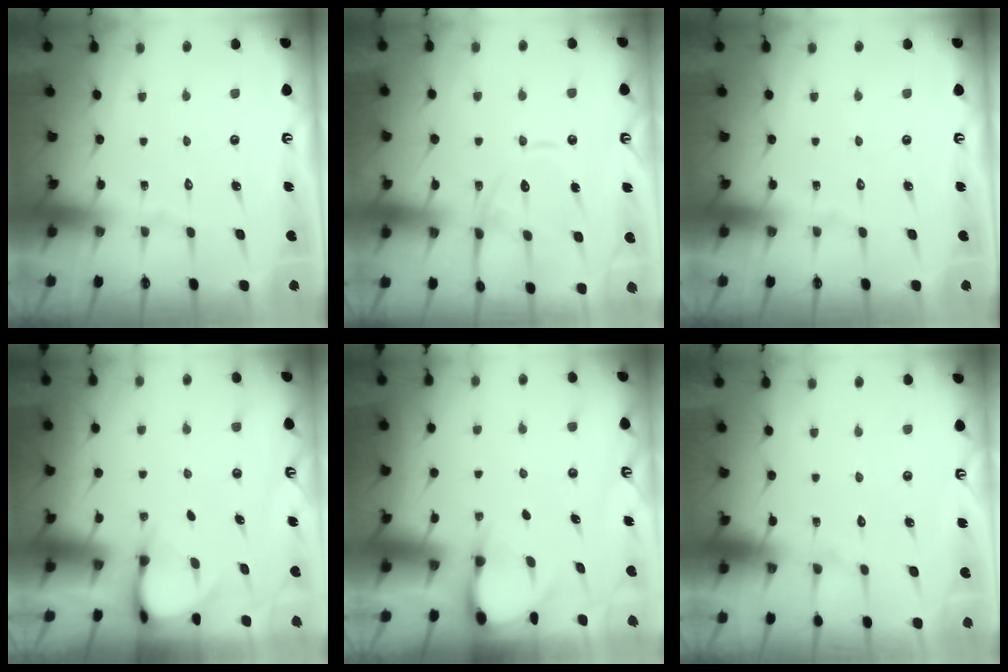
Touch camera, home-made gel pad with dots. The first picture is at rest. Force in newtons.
{"total": 14.5, "press": 14.4, "slide": 1.2}
{"total": 0.0}
{"total": 3.9, "press": 3.9, "slide": 0.3}
{"total": 3.1, "press": 3.1, "slide": 0.3}
{"total": 2.9, "press": 2.9, "slide": 0.3}